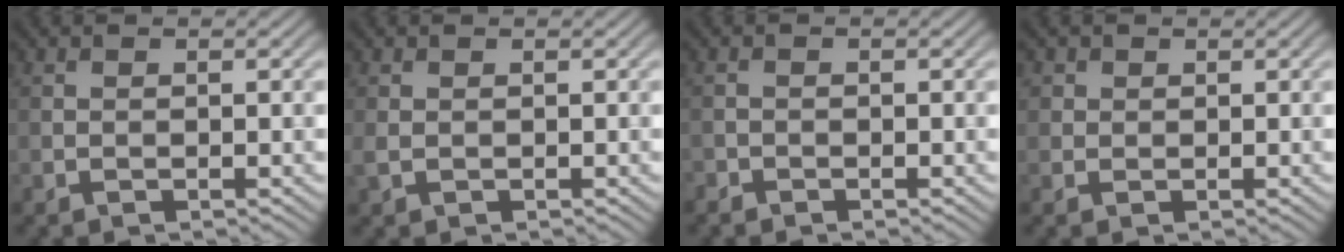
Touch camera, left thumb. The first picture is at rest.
{"total": 1.1, "force": [0.2, 0.9, 0.7], "torque": [-0.025, 0.000, 0.005]}
{"total": 0.9, "force": [-0.8, 0.3, 0.0], "torque": [-0.002, -0.002, -0.019]}
{"total": 1.6, "force": [0.7, 1.4, 0.3], "torque": [-0.007, -0.001, 0.010]}